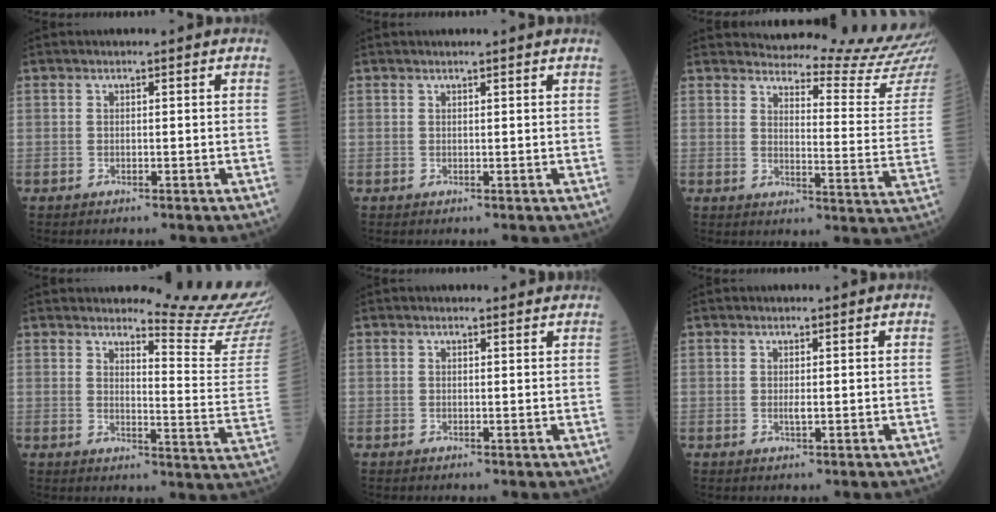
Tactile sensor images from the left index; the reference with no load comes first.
{"total": 1.6, "force": [1.5, -0.2, 0.5], "torque": [-0.010, 0.005, 0.021]}
{"total": 19.5, "force": [19.1, -0.2, 4.1], "torque": [-0.052, -0.145, 0.204]}
{"total": 13.3, "force": [13.0, -2.2, 1.5], "torque": [-0.021, -0.136, 0.144]}
{"total": 1.4, "force": [1.3, 0.6, -0.1], "torque": [-0.005, 0.001, 0.012]}
{"total": 0.8, "force": [0.0, 0.3, 0.7], "torque": [-0.020, -0.006, 0.002]}